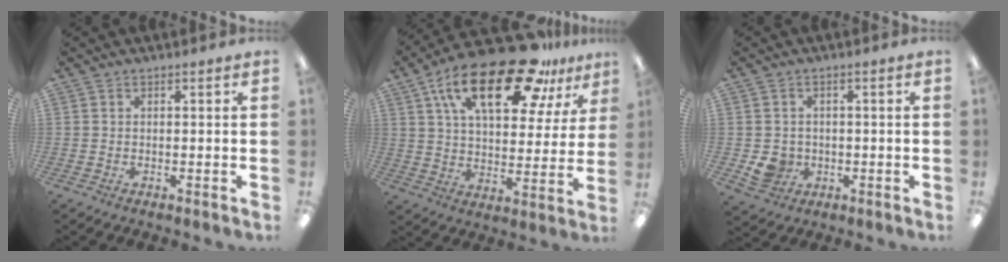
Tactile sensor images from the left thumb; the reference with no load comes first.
{"total": 23.6, "force": [14.0, 9.8, 16.3], "torque": [-0.273, -0.059, 0.235]}
{"total": 5.0, "force": [-0.8, 4.6, 1.6], "torque": [-0.023, 0.005, -0.013]}